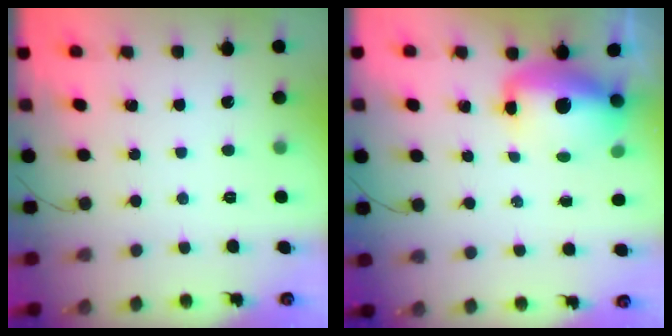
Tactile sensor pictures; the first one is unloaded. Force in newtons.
{"total": 11.6, "press": 11.2, "slide": 3.1}